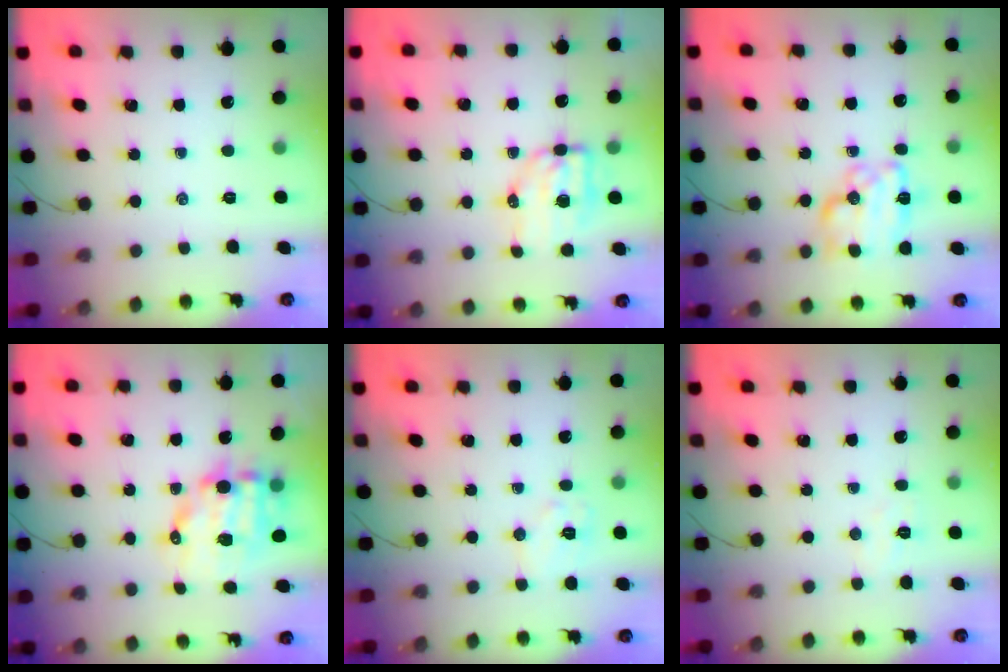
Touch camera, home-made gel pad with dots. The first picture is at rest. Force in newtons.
{"total": 6.8, "press": 6.7, "slide": 1.1}
{"total": 13.1, "press": 13.1, "slide": 0.4}
{"total": 12.0, "press": 11.7, "slide": 2.4}
{"total": 7.3, "press": 7.3, "slide": 0.7}
{"total": 3.6, "press": 3.5, "slide": 0.8}